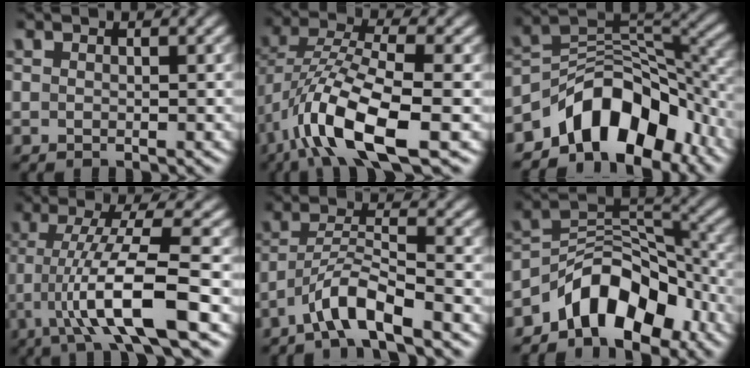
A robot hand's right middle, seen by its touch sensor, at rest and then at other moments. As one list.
[{"total": 10.6, "force": [-5.0, 3.3, 8.7], "torque": [-0.164, 0.001, -0.097]}, {"total": 9.6, "force": [-6.2, 5.1, 5.2], "torque": [-0.050, 0.008, -0.114]}, {"total": 8.1, "force": [-2.6, 1.2, 7.6], "torque": [-0.127, 0.004, -0.051]}, {"total": 4.5, "force": [-3.2, 0.6, 3.1], "torque": [-0.053, 0.012, -0.067]}, {"total": 7.9, "force": [-5.3, 4.0, 4.2], "torque": [-0.038, 0.009, -0.099]}]